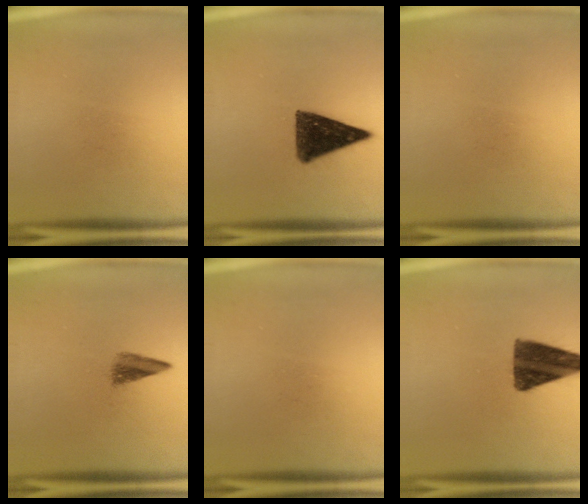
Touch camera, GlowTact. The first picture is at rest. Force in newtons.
{"total": 12.2}
{"total": 0.0}
{"total": 2.9}
{"total": 0.0}
{"total": 12.4}